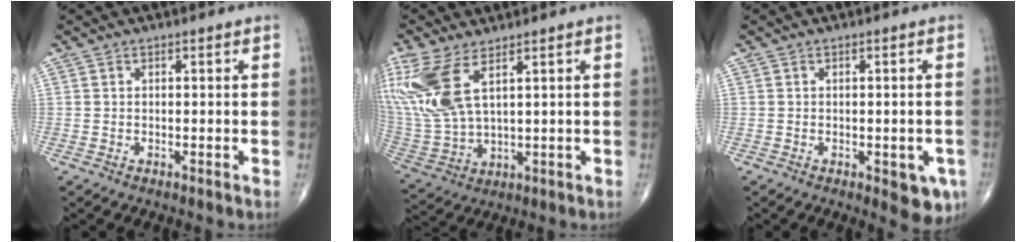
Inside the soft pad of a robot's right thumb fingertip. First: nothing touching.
{"total": 15.8, "force": [6.9, 6.7, 12.5], "torque": [-0.309, -0.022, 0.151]}
{"total": 5.5, "force": [-2.0, 2.4, 4.6], "torque": [-0.032, -0.001, -0.019]}